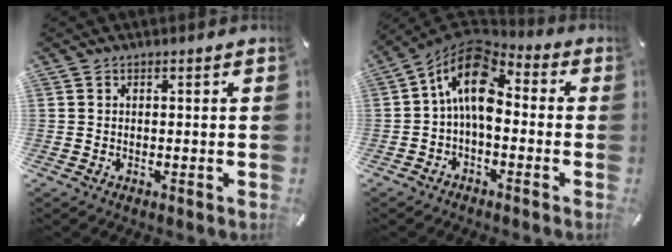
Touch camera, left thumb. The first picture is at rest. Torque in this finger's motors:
{"motor_torque": [0.32, 1.94, 1.85, -0.92, 0.63]}